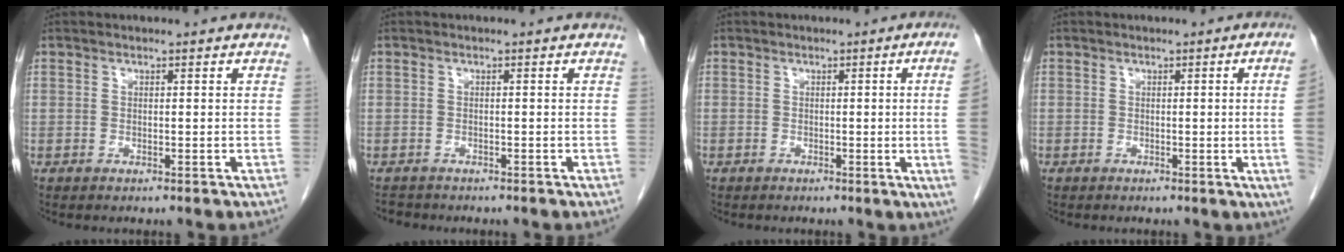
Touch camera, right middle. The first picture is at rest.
{"total": 1.4, "force": [-1.4, 0.4, -0.1], "torque": [-0.004, -0.004, -0.022]}
{"total": 6.6, "force": [-0.4, -2.5, 6.1], "torque": [-0.061, -0.012, -0.005]}
{"total": 5.1, "force": [-0.3, -2.0, 4.7], "torque": [-0.053, -0.009, -0.004]}